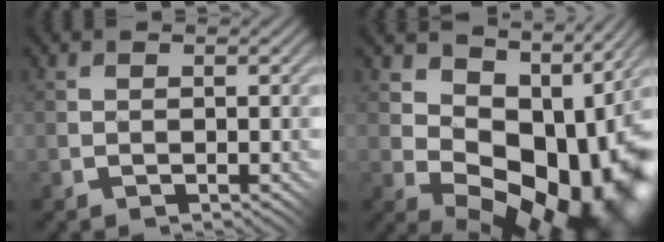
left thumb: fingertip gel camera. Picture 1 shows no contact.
{"total": 13.4, "force": [3.1, 8.5, 9.9], "torque": [-0.128, -0.009, 0.076]}